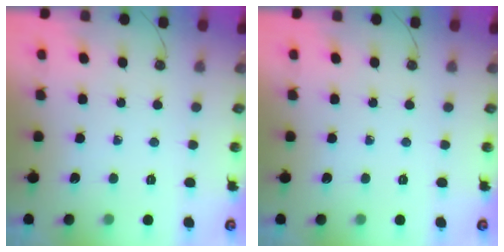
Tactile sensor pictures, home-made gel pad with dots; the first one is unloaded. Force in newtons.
{"total": 0.0}